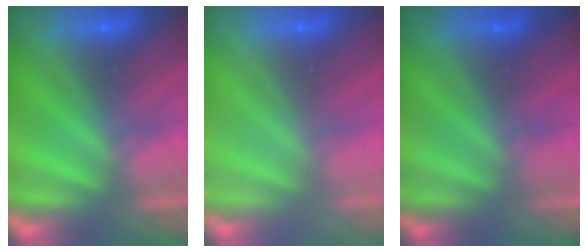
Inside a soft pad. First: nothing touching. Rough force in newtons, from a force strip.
{"total": 3.2}
{"total": 2.4}